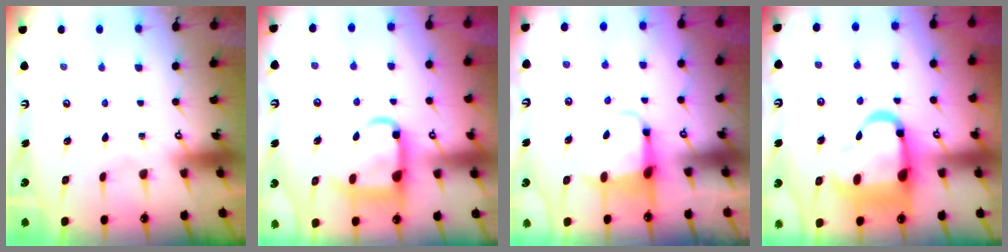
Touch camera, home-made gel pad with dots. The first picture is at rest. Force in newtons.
{"total": 12.0, "press": 11.9, "slide": 1.8}
{"total": 3.9, "press": 3.8, "slide": 1.1}
{"total": 17.2, "press": 17.1, "slide": 1.9}